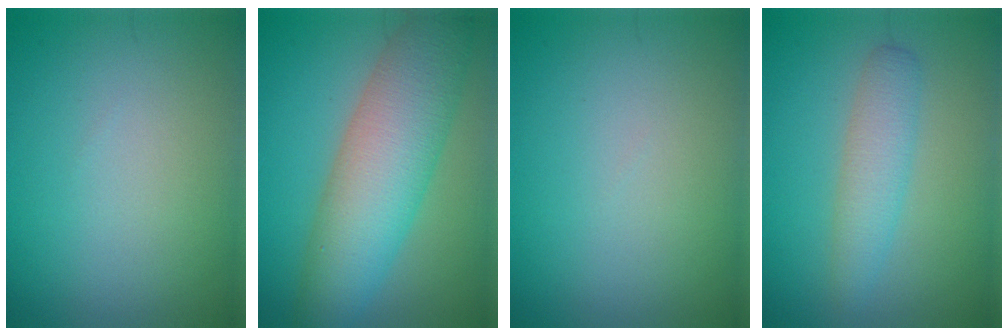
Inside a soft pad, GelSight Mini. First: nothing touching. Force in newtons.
{"total": 8.7, "press": 8.6, "slide": 0.3}
{"total": 0.0}
{"total": 3.0, "press": 3.0, "slide": 0.1}